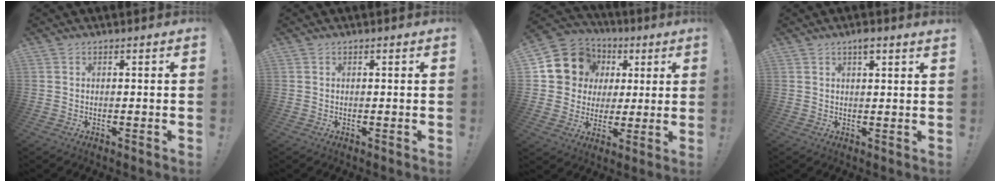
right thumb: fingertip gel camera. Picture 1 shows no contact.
{"total": 0.0}
{"total": 13.5, "force": [4.9, 11.9, 4.1], "torque": [-0.071, -0.014, 0.114]}
{"total": 2.6, "force": [1.7, 0.0, 1.9], "torque": [-0.025, -0.007, 0.024]}